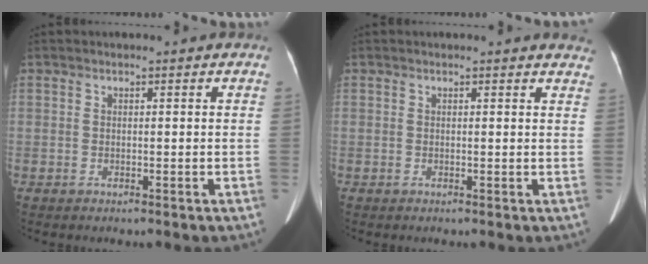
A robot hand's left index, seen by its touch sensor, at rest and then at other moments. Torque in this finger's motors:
{"motor_torque": [0.33, -0.28, -0.02, -0.01]}